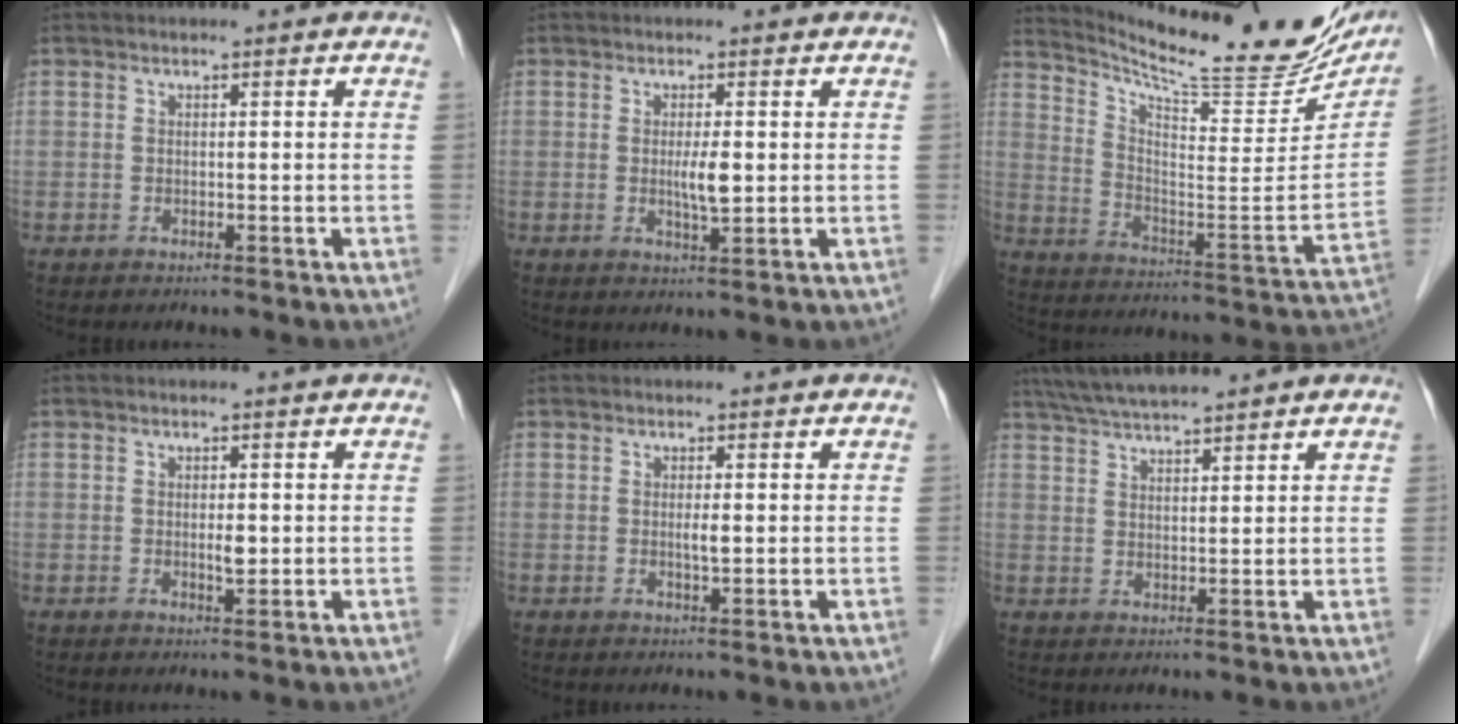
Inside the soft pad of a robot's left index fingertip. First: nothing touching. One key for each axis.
{"total": 2.9, "fx": 0.2, "fy": 0.4, "fz": 2.8, "tx": -0.053, "ty": -0.004, "tz": 0.006}
{"total": 23.6, "fx": 21.2, "fy": 2.7, "fz": 10.0, "tx": -0.164, "ty": -0.067, "tz": 0.299}
{"total": 1.4, "fx": 0.2, "fy": 0.5, "fz": 1.3, "tx": -0.021, "ty": -0.002, "tz": 0.005}
{"total": 1.2, "fx": 0.2, "fy": 0.1, "fz": 1.2, "tx": -0.027, "ty": -0.001, "tz": 0.005}
{"total": 8.8, "fx": 7.8, "fy": 0.3, "fz": 3.9, "tx": -0.070, "ty": 0.032, "tz": 0.128}